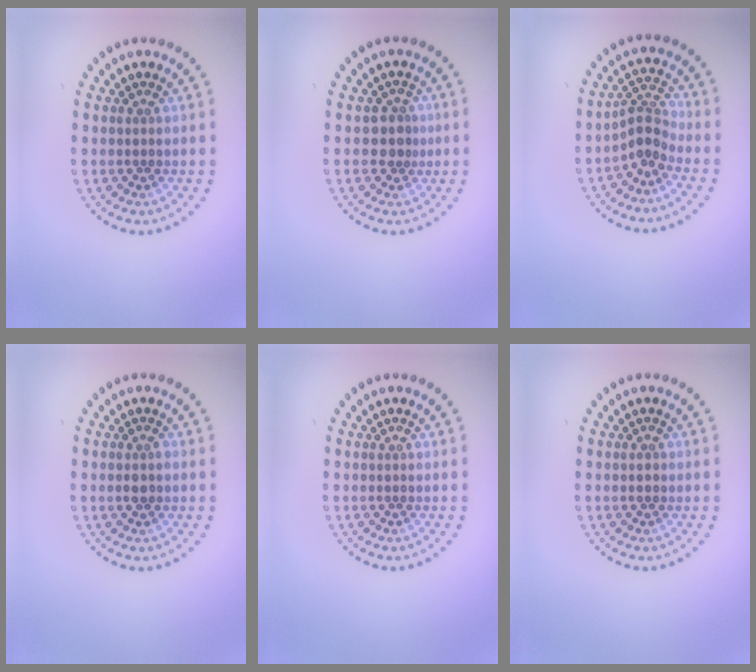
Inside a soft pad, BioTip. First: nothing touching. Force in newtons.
{"total": 2.1, "press": 1.7, "slide": 1.2}
{"total": 2.6, "press": 1.8, "slide": 1.9}
{"total": 1.1, "press": 1.0, "slide": 0.4}
{"total": 0.0}
{"total": 1.0, "press": 1.0, "slide": 0.1}